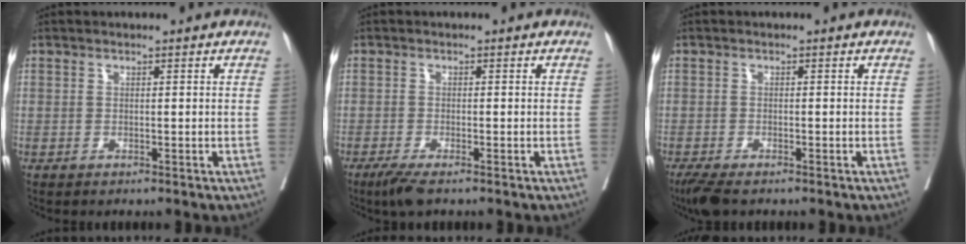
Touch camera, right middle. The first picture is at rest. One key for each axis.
{"total": 3.0, "fx": -2.2, "fy": 0.4, "fz": 2.1, "tx": -0.042, "ty": -0.009, "tz": -0.042}
{"total": 4.0, "fx": -3.0, "fy": 1.0, "fz": 2.4, "tx": -0.047, "ty": -0.013, "tz": -0.050}